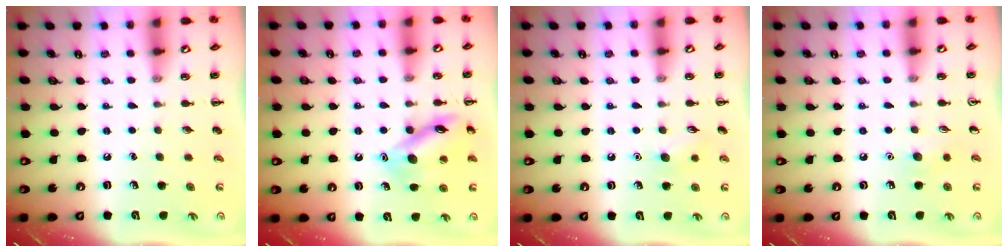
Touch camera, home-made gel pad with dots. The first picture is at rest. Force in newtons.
{"total": 14.0, "press": 13.9, "slide": 1.3}
{"total": 6.9, "press": 6.7, "slide": 1.9}
{"total": 5.2, "press": 5.0, "slide": 1.6}